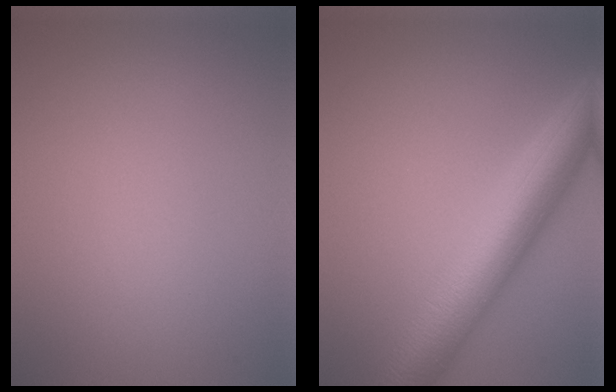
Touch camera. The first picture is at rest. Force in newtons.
{"total": 8.5, "press": 8.5, "slide": 0.3}